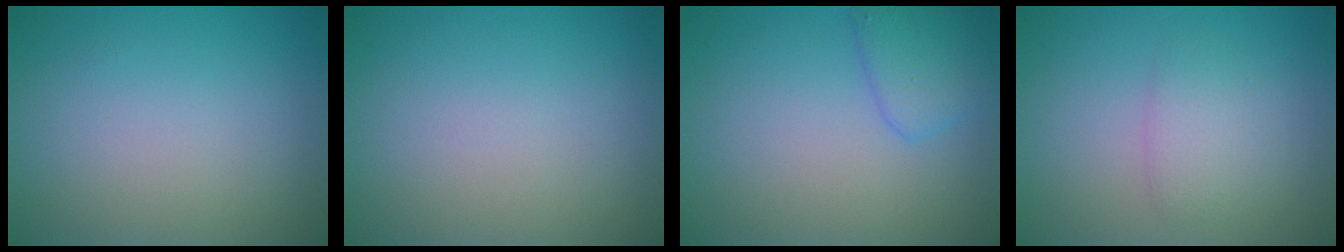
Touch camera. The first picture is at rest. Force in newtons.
{"total": 0.0}
{"total": 2.5, "press": 2.5, "slide": 0.2}
{"total": 2.1, "press": 2.1, "slide": 0.1}